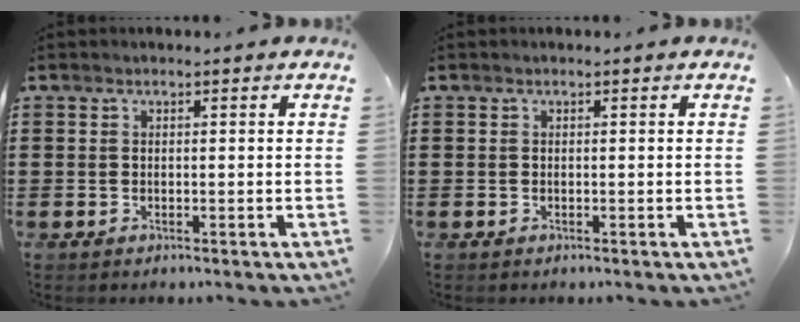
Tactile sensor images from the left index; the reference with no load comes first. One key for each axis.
{"total": 0.0}